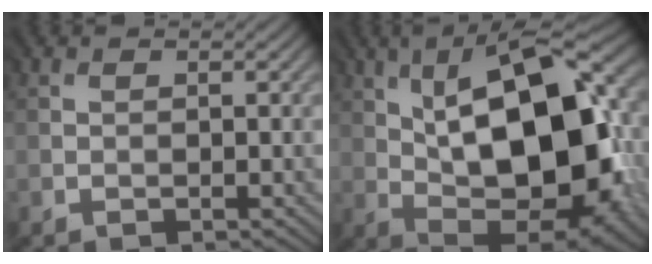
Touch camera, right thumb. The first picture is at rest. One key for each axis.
{"total": 16.9, "fx": 2.1, "fy": 8.2, "fz": 14.6, "tx": -0.227, "ty": 0.009, "tz": 0.031}